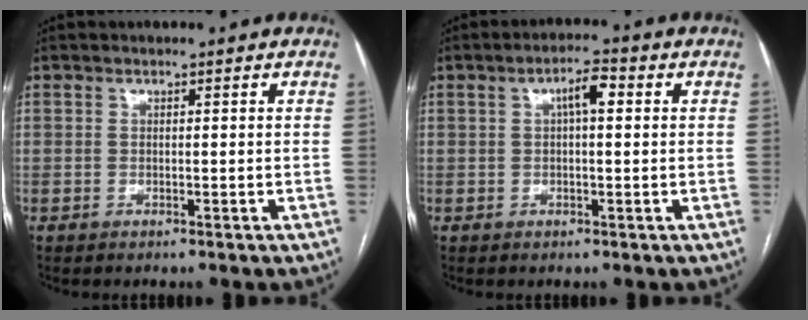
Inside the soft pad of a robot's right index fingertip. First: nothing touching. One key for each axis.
{"total": 4.1, "fx": 1.1, "fy": 1.1, "fz": 3.8, "tx": -0.067, "ty": 0.016, "tz": 0.017}